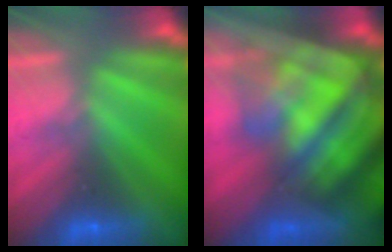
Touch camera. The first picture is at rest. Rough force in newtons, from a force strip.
{"total": 8.0}